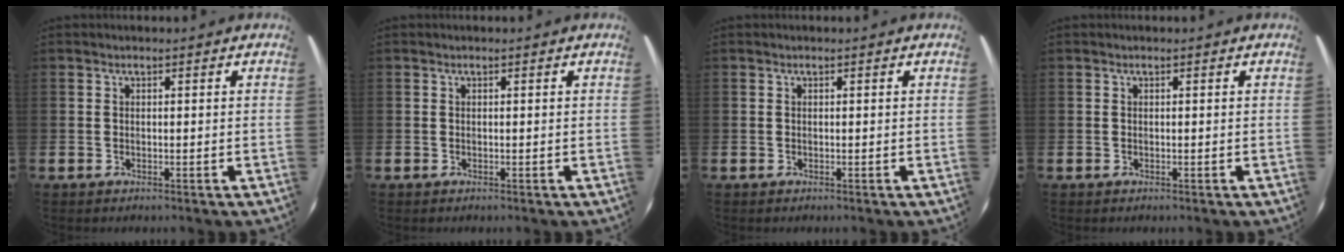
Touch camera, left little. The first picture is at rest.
{"total": 0.0}
{"total": 0.0}
{"total": 0.0}